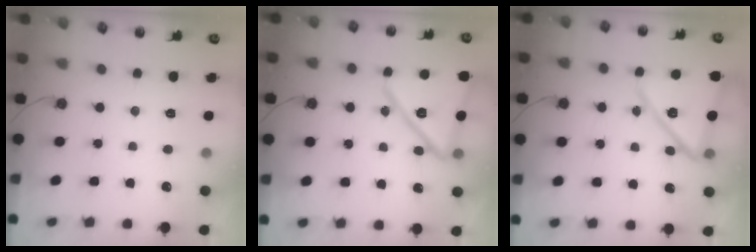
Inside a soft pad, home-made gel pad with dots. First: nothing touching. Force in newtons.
{"total": 16.9, "press": 16.9, "slide": 1.1}
{"total": 14.3, "press": 14.2, "slide": 1.0}